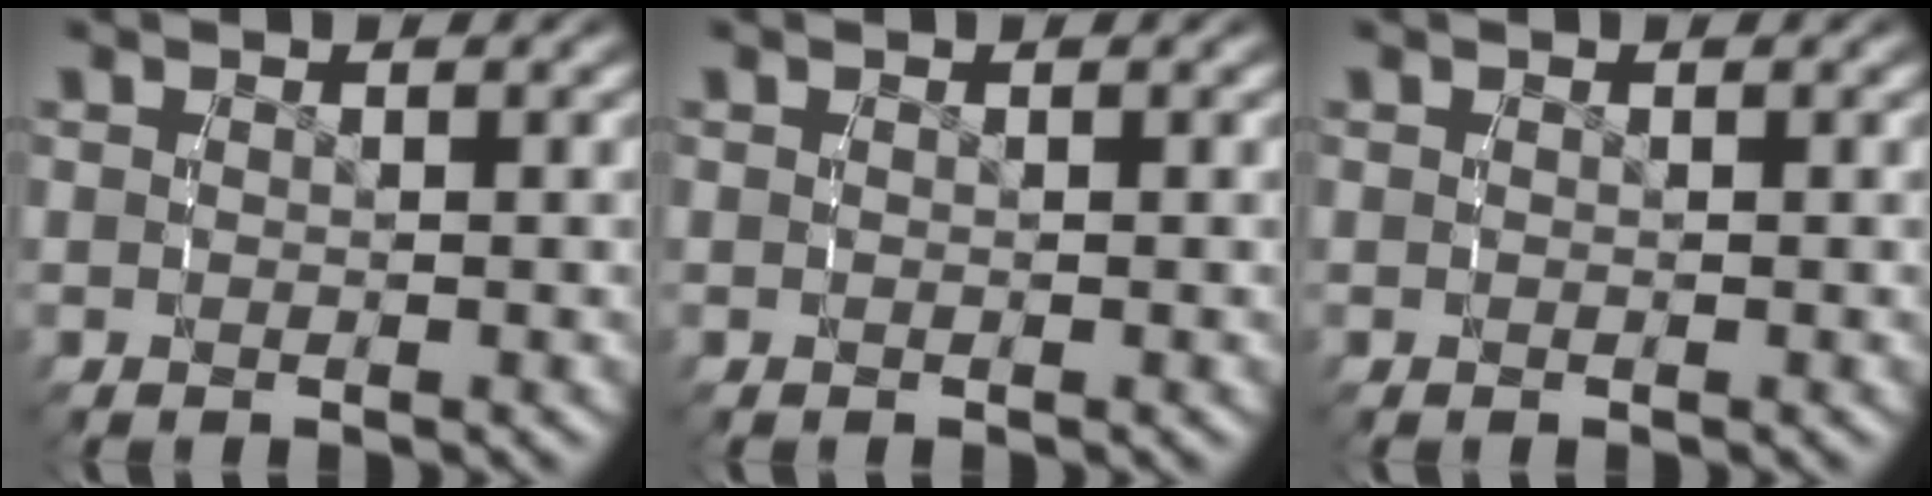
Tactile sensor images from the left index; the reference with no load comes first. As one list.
[{"total": 0.0}, {"total": 0.0}]